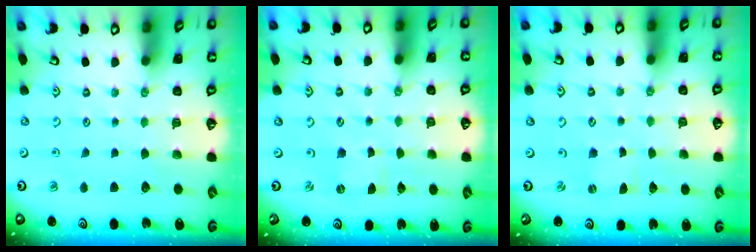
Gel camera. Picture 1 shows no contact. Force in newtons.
{"total": 0.0}
{"total": 0.0}